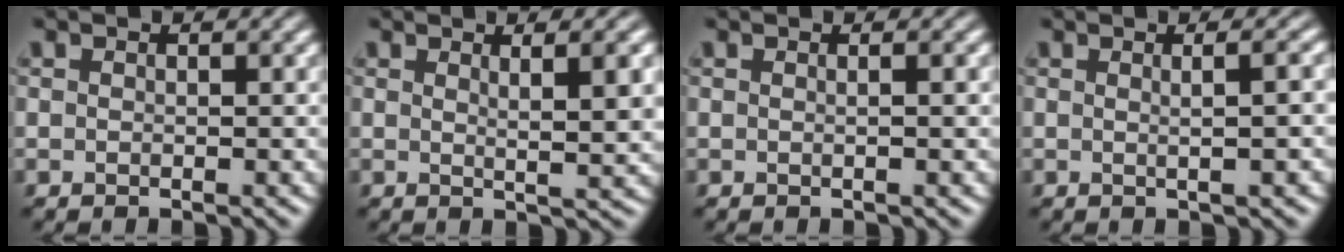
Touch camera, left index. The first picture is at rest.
{"total": 4.6, "force": [1.5, 1.0, 4.2], "torque": [-0.048, 0.002, 0.026]}
{"total": 1.1, "force": [0.1, 0.4, 1.0], "torque": [-0.014, 0.002, -0.009]}
{"total": 4.0, "force": [0.9, 1.8, 3.4], "torque": [-0.015, 0.027, -0.012]}